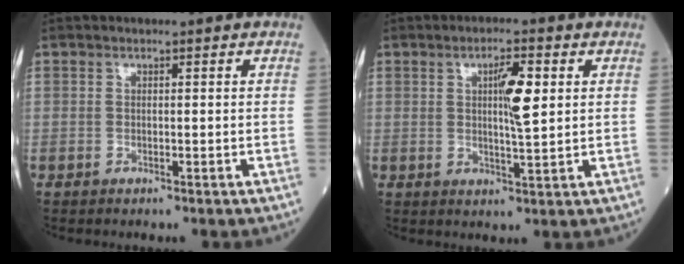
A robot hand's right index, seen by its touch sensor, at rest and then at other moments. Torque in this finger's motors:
{"motor_torque": [0.12, 0.04, 0.11, 0.07]}